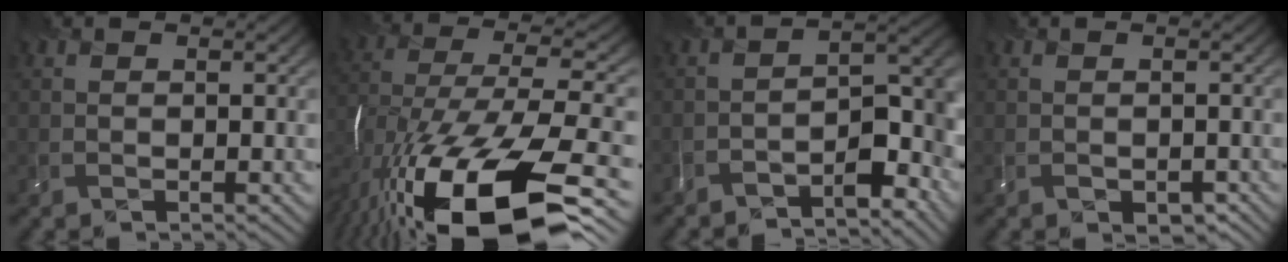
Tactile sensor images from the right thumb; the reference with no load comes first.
{"total": 17.8, "force": [-9.5, 7.4, 13.1], "torque": [-0.273, -0.027, -0.159]}
{"total": 6.6, "force": [-6.2, 0.7, 2.4], "torque": [-0.015, 0.009, -0.100]}
{"total": 2.7, "force": [-1.8, 1.8, 1.1], "torque": [-0.003, -0.004, -0.022]}